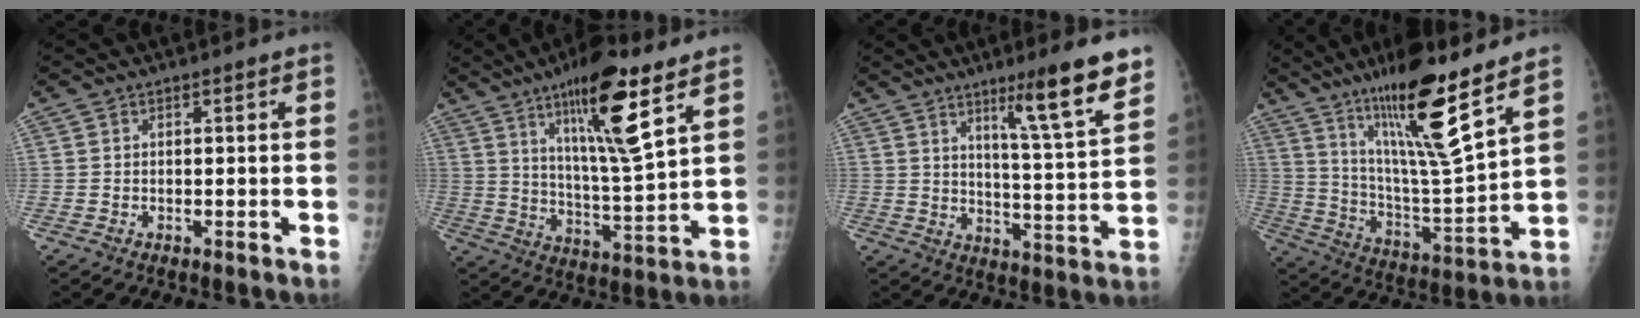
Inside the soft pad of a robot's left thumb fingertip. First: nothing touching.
{"total": 16.1, "force": [9.0, 2.5, 13.2], "torque": [-0.215, -0.056, 0.156]}
{"total": 13.0, "force": [8.6, 0.5, 9.8], "torque": [-0.131, -0.059, 0.131]}
{"total": 19.3, "force": [12.3, 2.0, 14.8], "torque": [-0.235, -0.075, 0.219]}